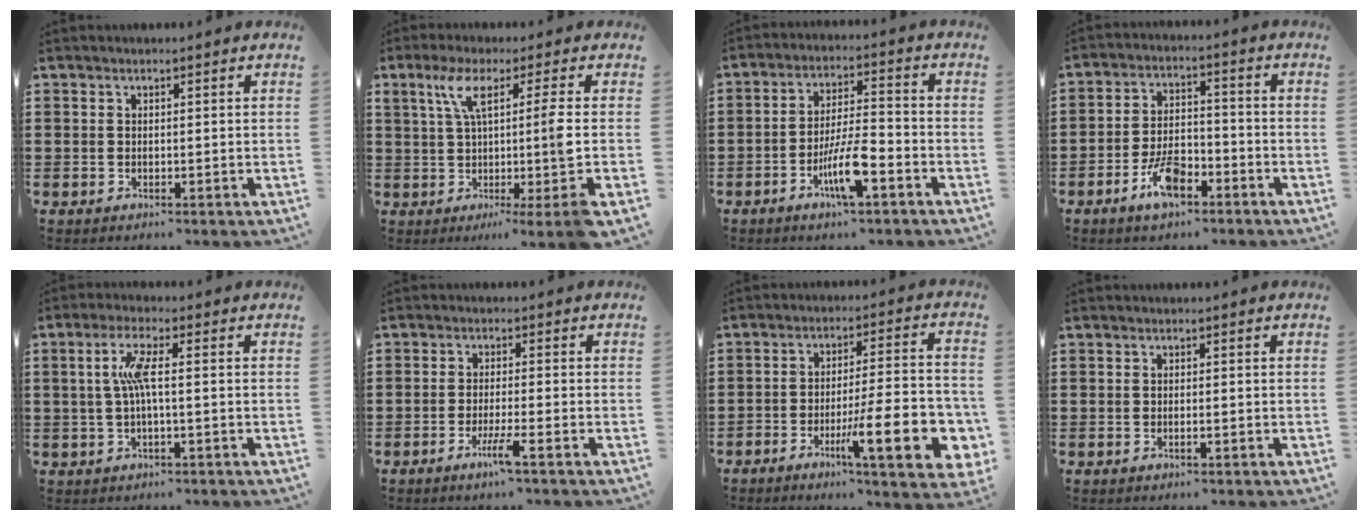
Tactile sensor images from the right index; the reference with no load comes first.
{"total": 10.9, "force": [1.7, -0.2, 10.8], "torque": [-0.202, 0.002, 0.021]}
{"total": 7.9, "force": [-3.8, 1.7, 6.7], "torque": [-0.134, -0.002, -0.071]}
{"total": 6.9, "force": [-3.9, 2.9, 4.9], "torque": [-0.102, 0.007, -0.074]}
{"total": 5.1, "force": [0.1, 0.5, 5.1], "torque": [-0.110, -0.005, -0.008]}
{"total": 4.2, "force": [-2.6, -0.3, 3.2], "torque": [-0.073, -0.018, -0.050]}
{"total": 14.0, "force": [-5.8, 3.0, 12.5], "torque": [-0.194, -0.003, -0.091]}
{"total": 0.6, "force": [-0.3, 0.0, 0.5], "torque": [-0.008, -0.003, -0.006]}